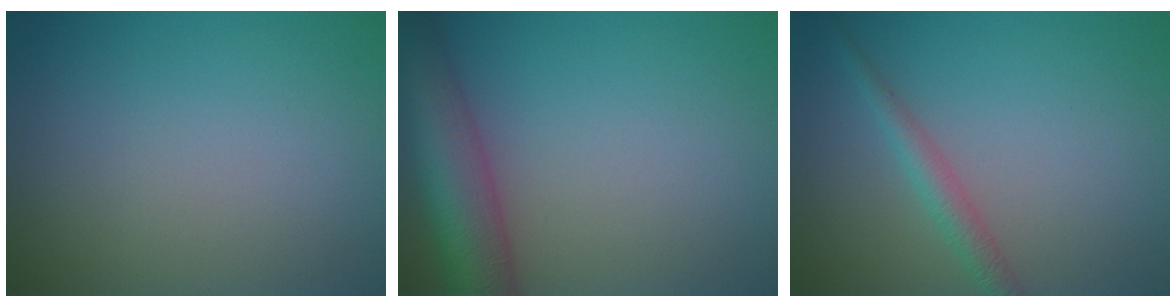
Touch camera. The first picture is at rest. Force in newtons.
{"total": 8.2, "press": 8.2, "slide": 0.3}
{"total": 2.1, "press": 2.1, "slide": 0.1}